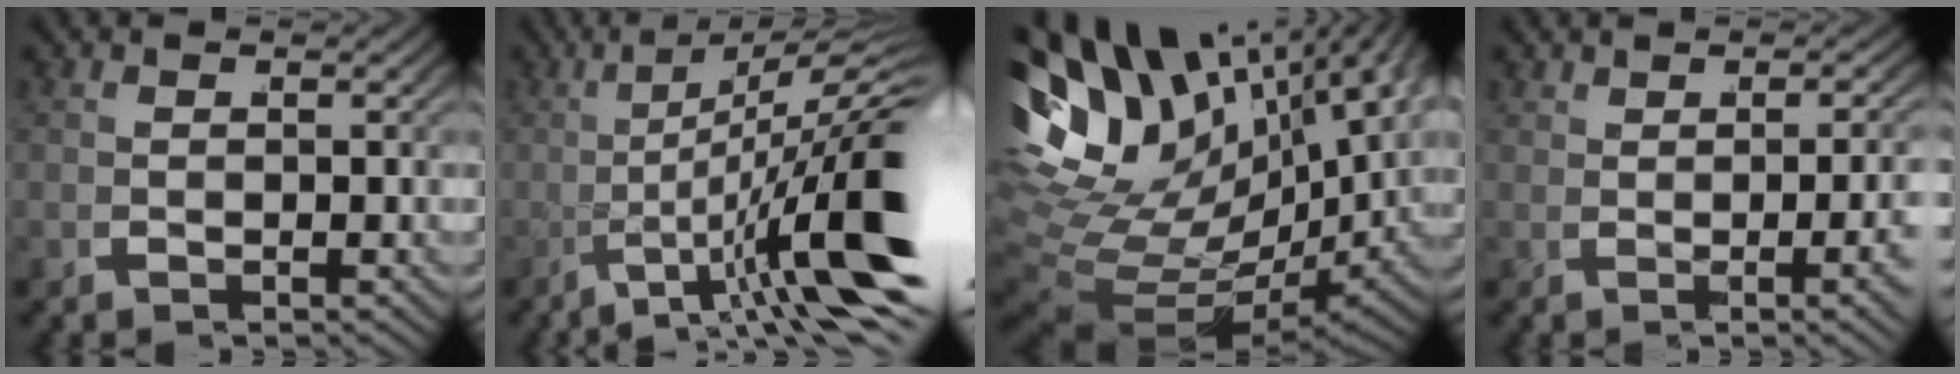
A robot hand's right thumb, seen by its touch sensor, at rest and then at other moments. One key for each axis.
{"total": 9.6, "fx": -0.2, "fy": 2.0, "fz": 9.4, "tx": -0.140, "ty": 0.008, "tz": -0.009}
{"total": 17.9, "fx": 1.6, "fy": 11.9, "fz": 13.3, "tx": -0.269, "ty": -0.022, "tz": 0.039}
{"total": 1.3, "fx": 0.2, "fy": -0.4, "fz": 1.2, "tx": -0.015, "ty": -0.001, "tz": 0.009}